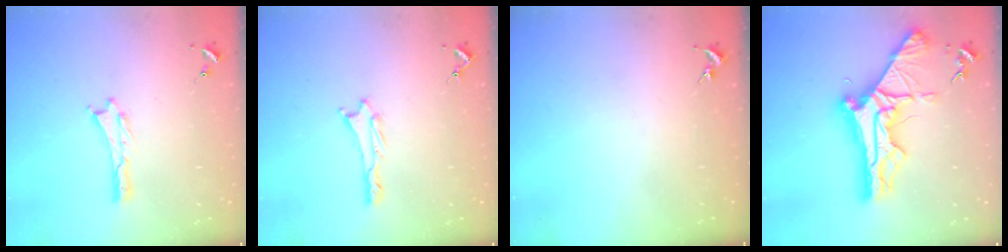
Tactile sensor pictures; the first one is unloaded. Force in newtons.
{"total": 0.8, "press": 0.8, "slide": 0.2}
{"total": 0.0}
{"total": 10.3, "press": 10.3, "slide": 1.1}